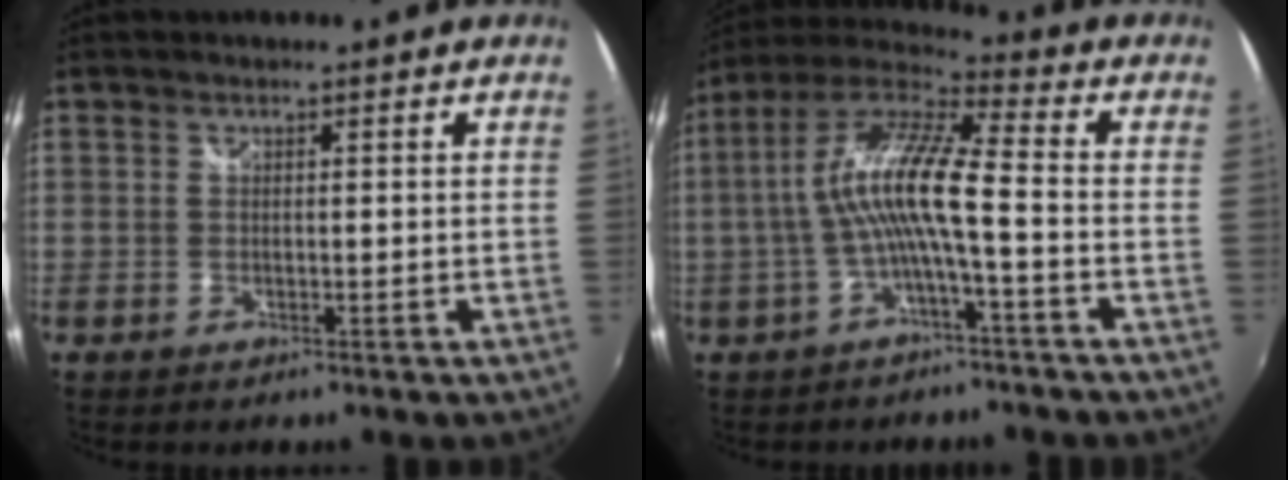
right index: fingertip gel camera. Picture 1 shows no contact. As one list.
[{"total": 11.7, "force": [-2.0, 1.2, 11.5], "torque": [-0.227, 0.014, -0.037]}]